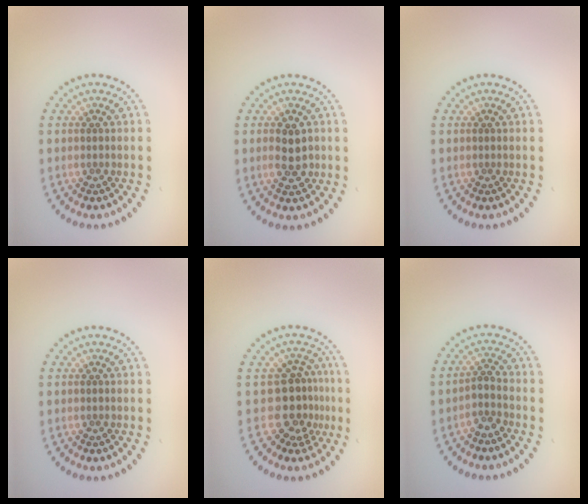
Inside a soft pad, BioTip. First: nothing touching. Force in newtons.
{"total": 2.7, "press": 2.7, "slide": 0.1}
{"total": 0.0}
{"total": 0.0}
{"total": 3.4, "press": 2.5, "slide": 2.3}
{"total": 1.9, "press": 1.3, "slide": 1.4}